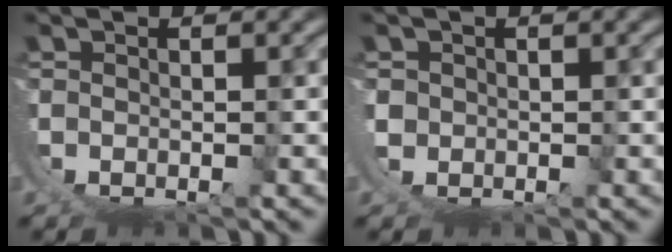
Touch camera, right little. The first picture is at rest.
{"total": 0.8, "force": [0.4, 0.7, 0.3], "torque": [-0.018, -0.011, 0.014]}